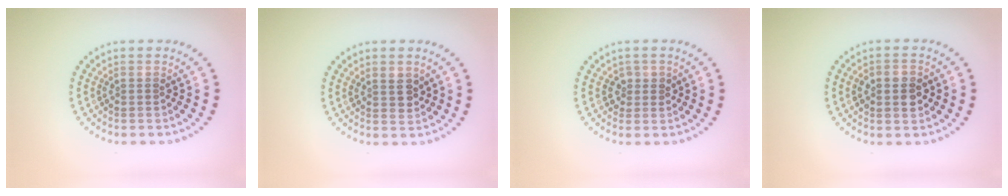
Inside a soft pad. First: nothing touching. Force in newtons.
{"total": 1.8, "press": 1.6, "slide": 0.9}
{"total": 1.4, "press": 1.3, "slide": 0.6}
{"total": 3.7, "press": 3.7, "slide": 0.1}